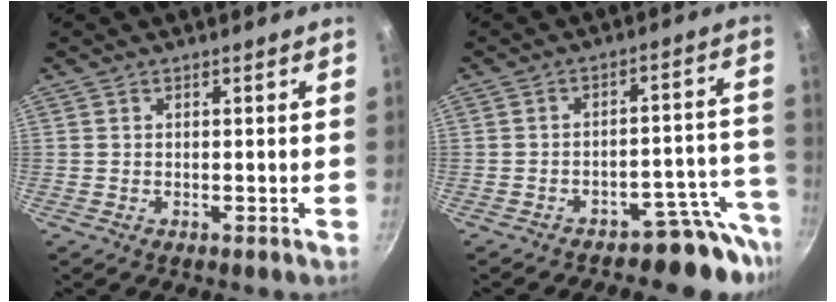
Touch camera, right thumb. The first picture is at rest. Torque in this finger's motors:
{"motor_torque": [-0.17, 0.07, -0.11, -0.10, 0.03]}